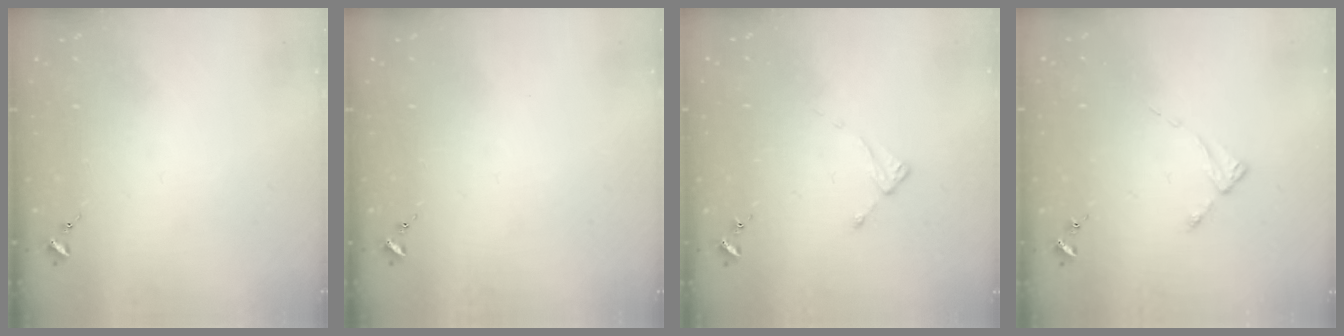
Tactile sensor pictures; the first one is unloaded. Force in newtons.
{"total": 0.0}
{"total": 2.0, "press": 1.9, "slide": 0.4}
{"total": 2.3, "press": 2.3, "slide": 0.4}